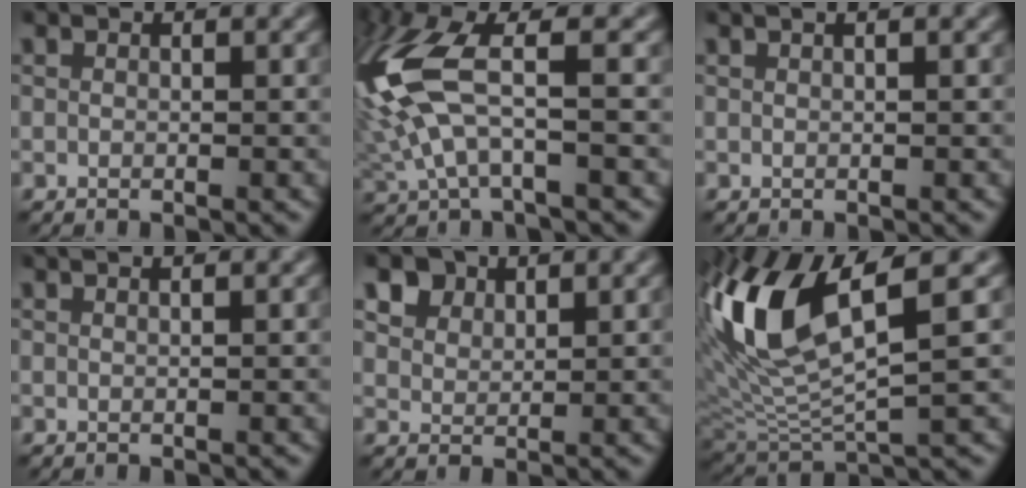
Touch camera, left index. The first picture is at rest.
{"total": 8.5, "force": [0.8, 3.1, 7.8], "torque": [-0.199, 0.015, 0.010]}
{"total": 1.7, "force": [0.9, 0.7, 1.2], "torque": [-0.006, -0.004, 0.000]}
{"total": 1.7, "force": [1.1, 0.7, 1.2], "torque": [0.000, -0.005, -0.003]}
{"total": 4.3, "force": [3.0, 2.5, 1.7], "torque": [-0.050, 0.002, 0.057]}
{"total": 10.8, "force": [4.3, 3.6, 9.2], "torque": [-0.197, 0.006, 0.084]}